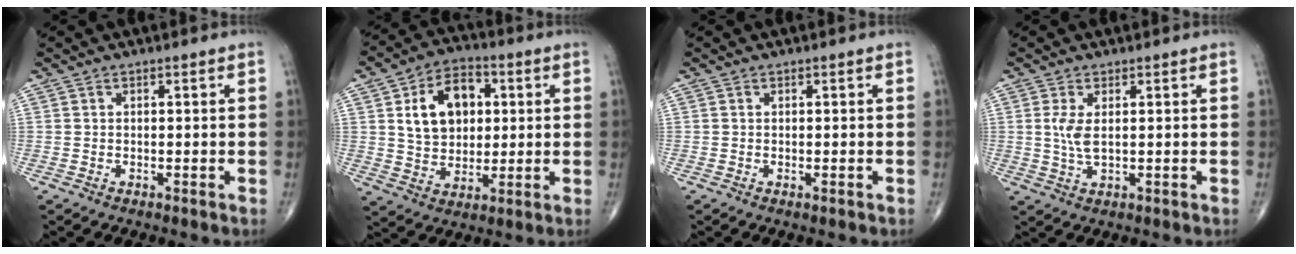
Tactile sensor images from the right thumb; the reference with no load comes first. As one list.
[{"total": 13.4, "force": [3.2, 9.5, 8.9], "torque": [-0.113, 0.003, 0.054]}, {"total": 0.5, "force": [-0.1, 0.2, 0.5], "torque": [-0.010, -0.003, -0.001]}, {"total": 3.9, "force": [0.6, 1.6, 3.6], "torque": [-0.083, -0.008, 0.018]}]